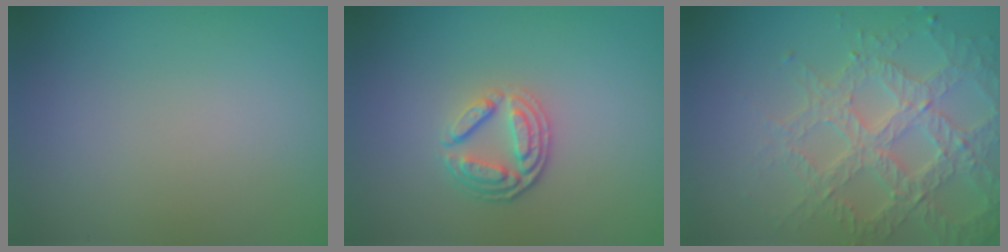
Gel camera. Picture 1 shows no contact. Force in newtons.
{"total": 3.4, "press": 2.7, "slide": 2.0}
{"total": 5.8, "press": 4.8, "slide": 3.2}